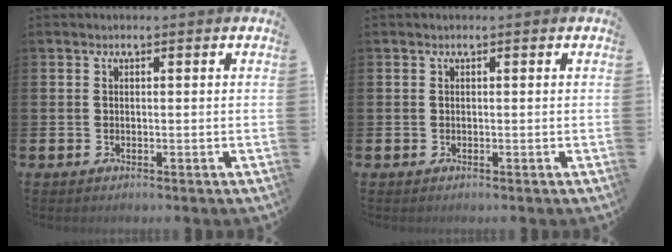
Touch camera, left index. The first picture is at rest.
{"total": 0.0}